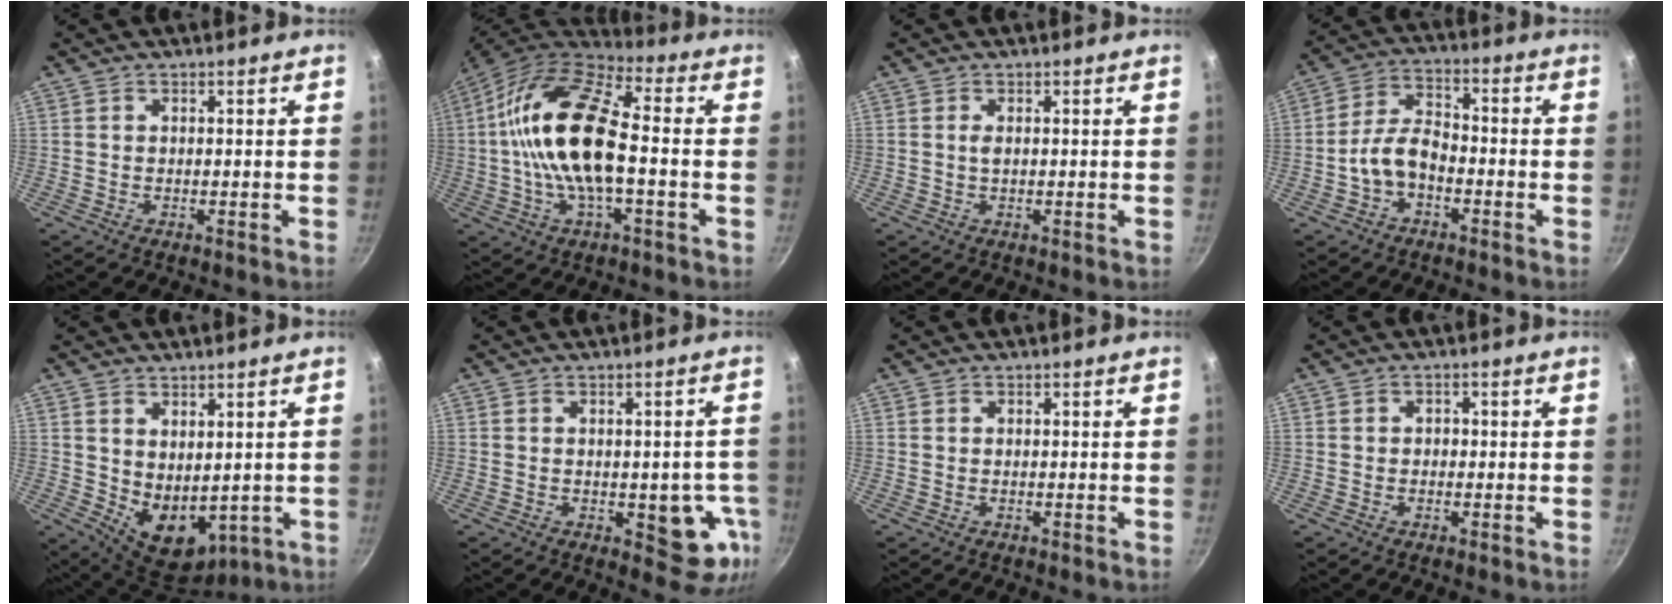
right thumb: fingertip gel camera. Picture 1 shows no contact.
{"total": 19.1, "force": [-0.6, 8.1, 17.3], "torque": [-0.322, 0.035, -0.028]}
{"total": 0.9, "force": [0.1, 0.5, 0.8], "torque": [-0.015, 0.001, 0.002]}
{"total": 7.8, "force": [-2.8, 4.8, 5.5], "torque": [-0.088, 0.043, -0.059]}
{"total": 10.3, "force": [1.3, 6.8, 7.6], "torque": [-0.092, -0.034, 0.048]}
{"total": 9.1, "force": [-2.1, 4.7, 7.5], "torque": [-0.041, 0.002, -0.024]}
{"total": 0.0}
{"total": 1.2, "force": [-0.2, 1.0, 0.6], "torque": [-0.007, 0.004, -0.005]}